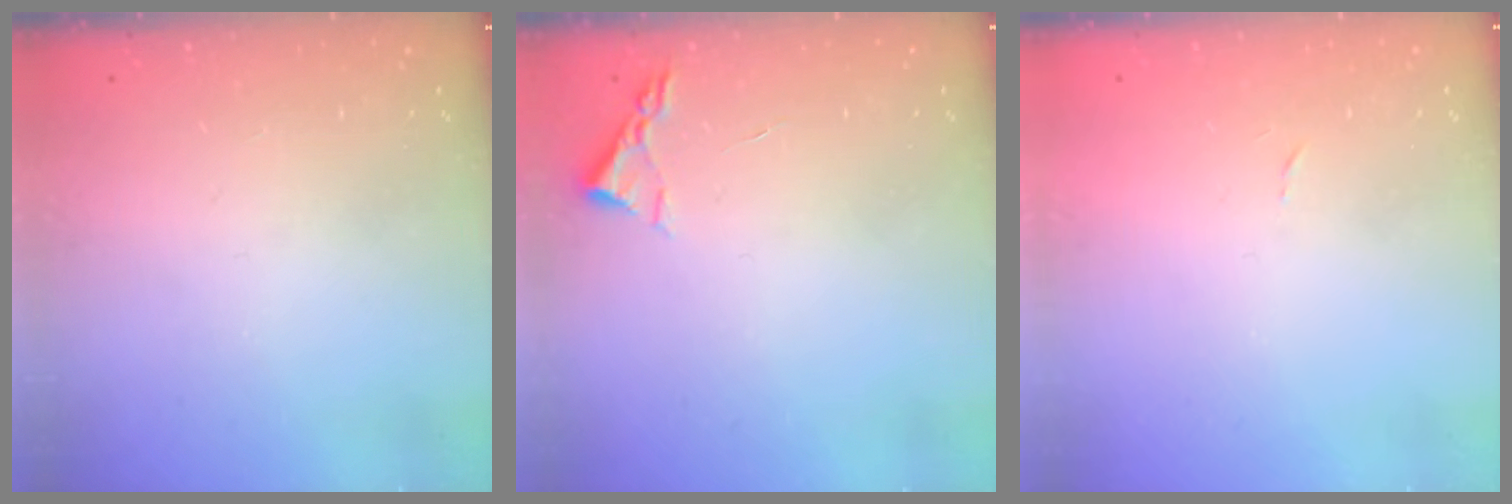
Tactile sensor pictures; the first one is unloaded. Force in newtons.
{"total": 2.4, "press": 2.3, "slide": 0.3}
{"total": 2.4, "press": 2.4, "slide": 0.4}